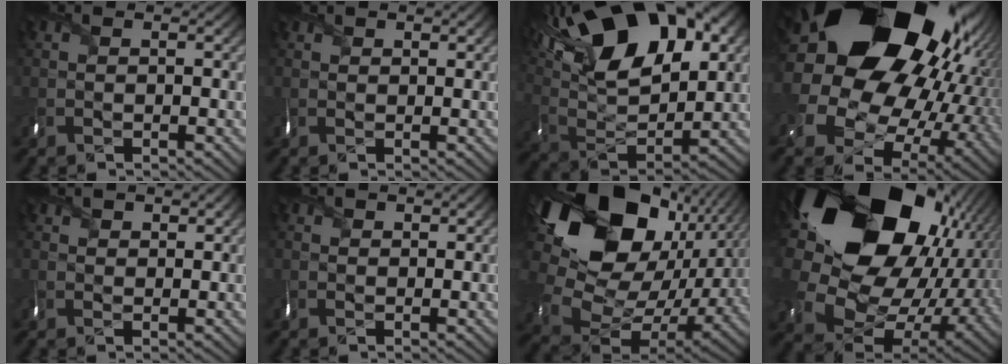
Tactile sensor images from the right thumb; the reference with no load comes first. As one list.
[{"total": 2.0, "force": [1.3, 1.2, 0.9], "torque": [-0.020, 0.004, 0.024]}, {"total": 20.0, "force": [9.7, 10.4, 14.0], "torque": [-0.274, 0.053, 0.151]}, {"total": 25.5, "force": [8.8, 18.7, 15.1], "torque": [-0.337, -0.009, 0.152]}, {"total": 3.0, "force": [2.2, 1.5, 1.3], "torque": [-0.030, 0.004, 0.038]}, {"total": 2.3, "force": [1.6, 1.3, 1.1], "torque": [-0.023, 0.005, 0.029]}, {"total": 21.1, "force": [7.5, 14.6, 13.4], "torque": [-0.298, -0.006, 0.163]}, {"total": 23.7, "force": [7.2, 17.0, 14.8], "torque": [-0.321, -0.023, 0.151]}]